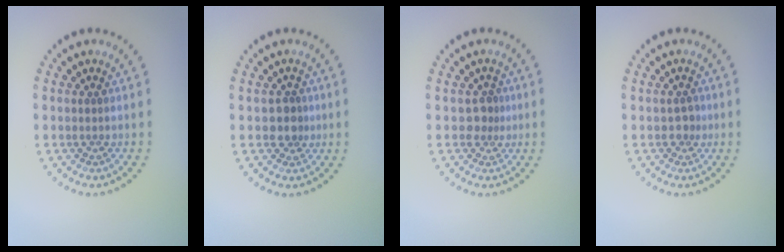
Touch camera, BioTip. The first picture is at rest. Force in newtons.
{"total": 2.1, "press": 1.7, "slide": 1.1}
{"total": 1.7, "press": 1.3, "slide": 1.1}
{"total": 1.1, "press": 1.0, "slide": 0.5}